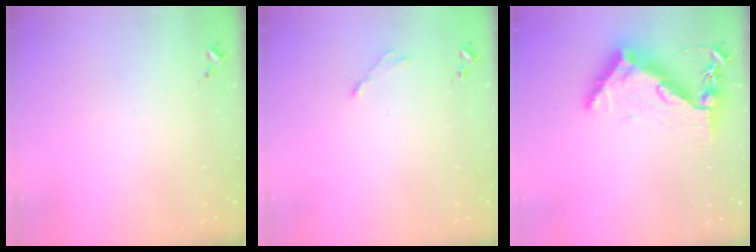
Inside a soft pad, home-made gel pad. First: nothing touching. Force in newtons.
{"total": 2.8, "press": 2.8, "slide": 0.4}
{"total": 13.5, "press": 13.4, "slide": 1.2}